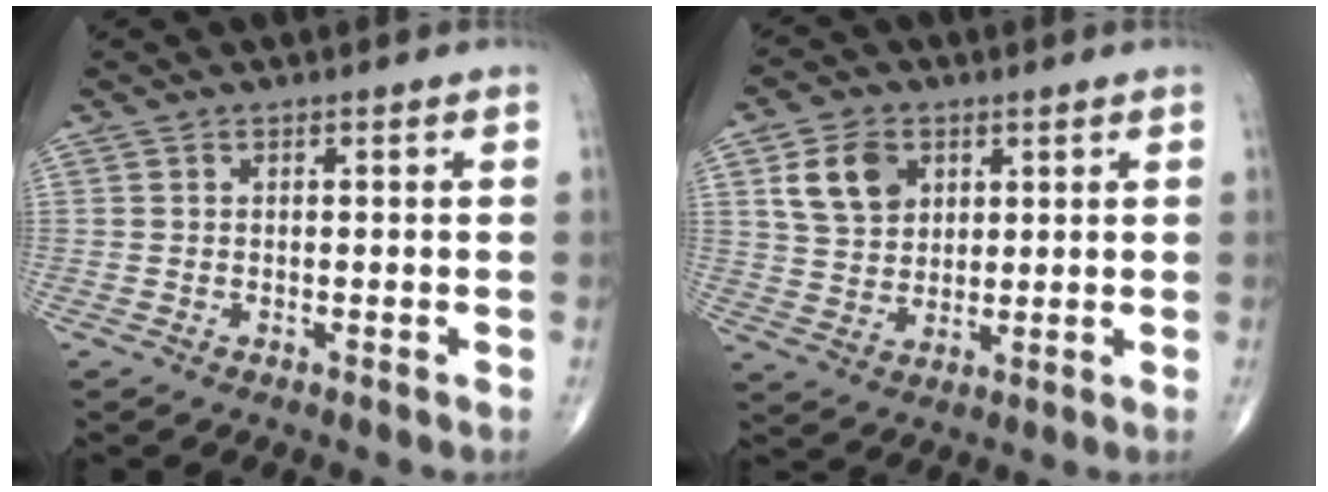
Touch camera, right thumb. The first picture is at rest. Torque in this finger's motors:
{"motor_torque": [0.19, 1.78, 0.74, 0.26, 0.07]}